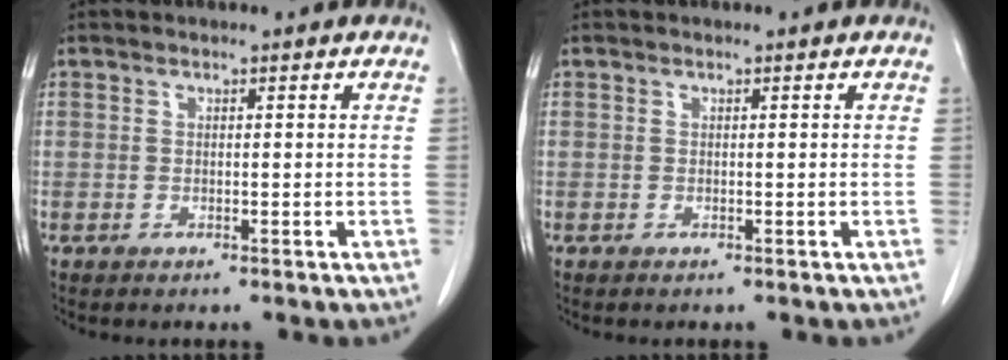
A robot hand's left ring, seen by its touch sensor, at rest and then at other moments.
{"total": 0.0}